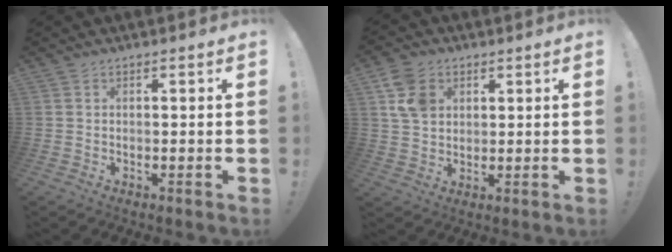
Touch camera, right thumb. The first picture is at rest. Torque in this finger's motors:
{"motor_torque": [0.70, 0.81, 0.72, 0.51, 0.13]}